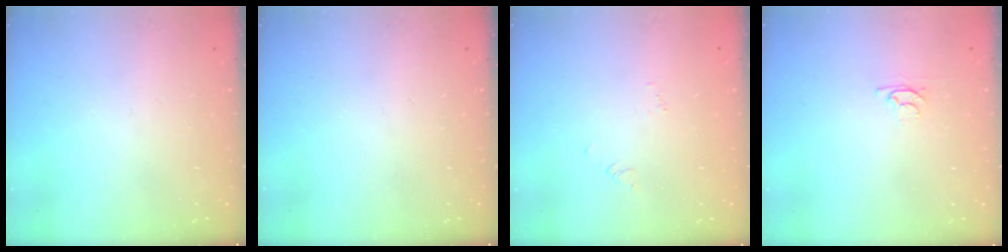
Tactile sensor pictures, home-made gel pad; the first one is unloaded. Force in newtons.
{"total": 0.0}
{"total": 2.7, "press": 2.7, "slide": 0.2}
{"total": 3.3, "press": 3.3, "slide": 0.5}